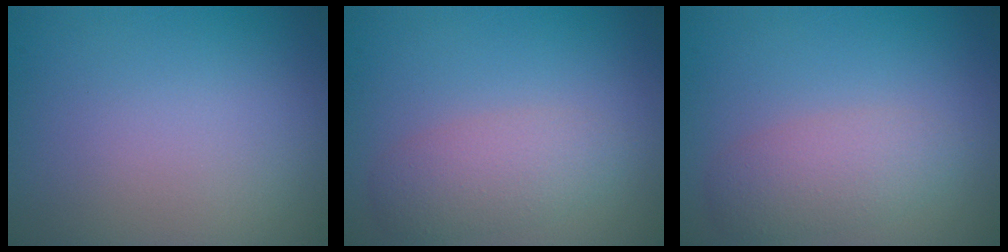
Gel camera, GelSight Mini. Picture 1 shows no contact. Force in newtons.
{"total": 2.9, "press": 2.9, "slide": 0.1}
{"total": 2.9, "press": 2.9, "slide": 0.1}